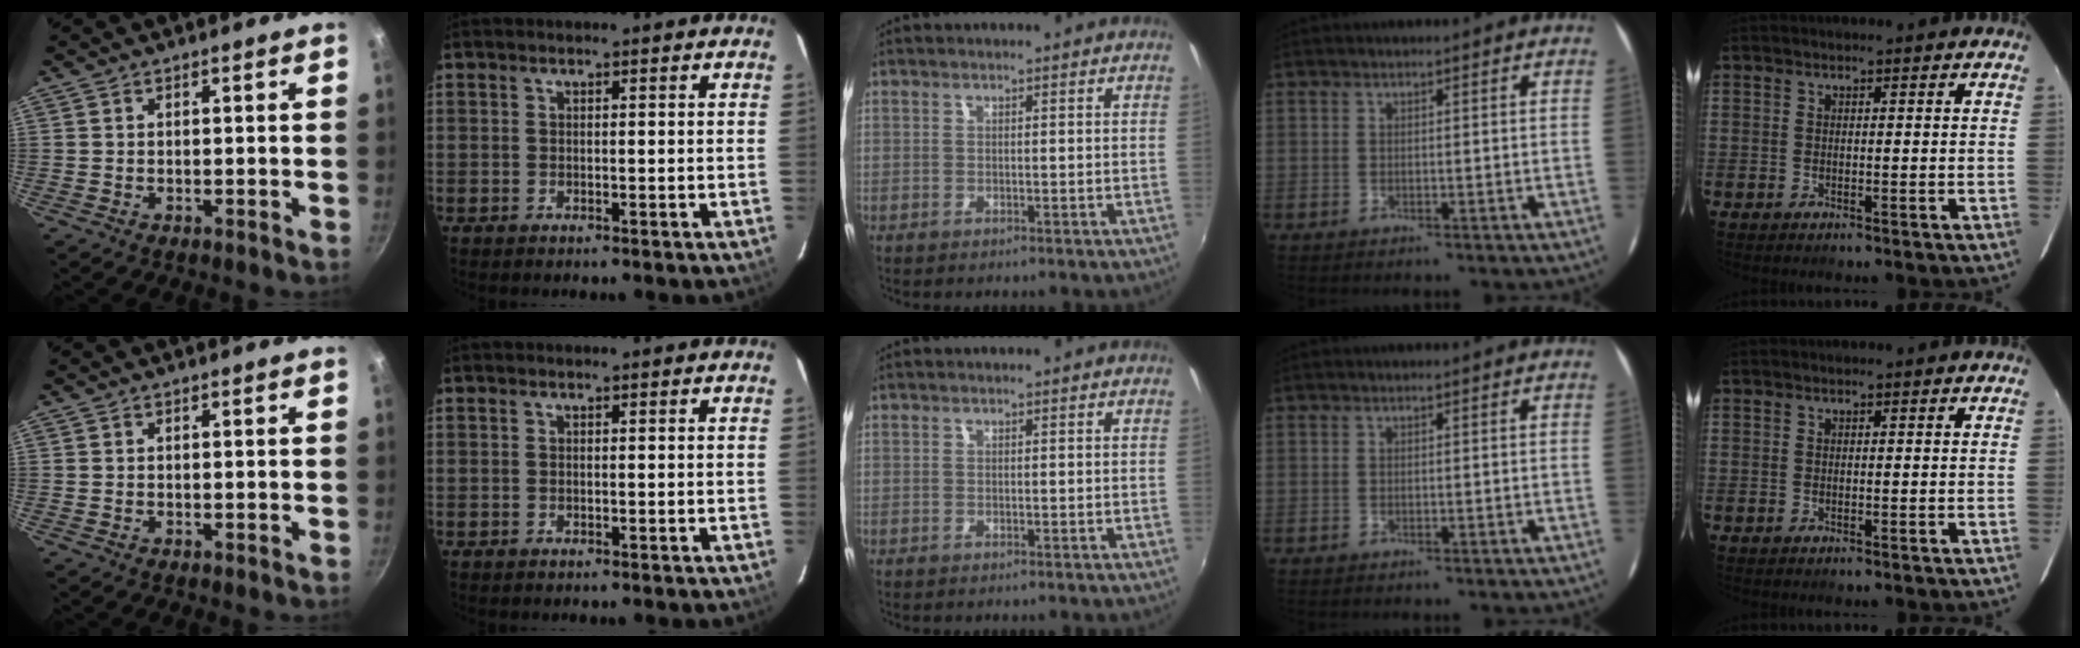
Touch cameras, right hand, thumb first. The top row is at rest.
{}